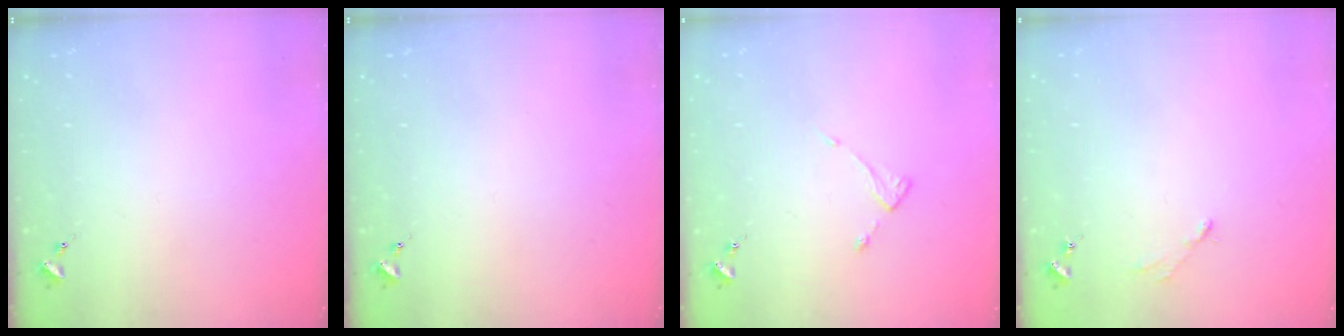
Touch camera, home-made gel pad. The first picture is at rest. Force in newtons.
{"total": 0.0}
{"total": 2.6, "press": 2.6, "slide": 0.3}
{"total": 2.9, "press": 2.9, "slide": 0.4}